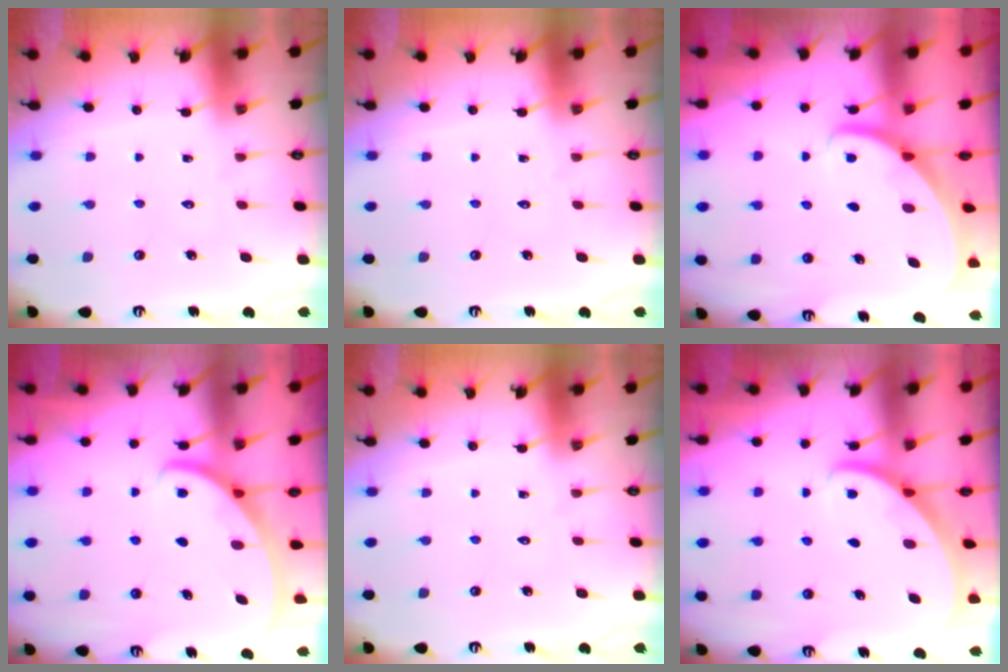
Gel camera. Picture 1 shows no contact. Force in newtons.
{"total": 0.0}
{"total": 2.4, "press": 2.4, "slide": 0.2}
{"total": 3.0, "press": 2.9, "slide": 0.3}
{"total": 0.0}
{"total": 2.8, "press": 2.8, "slide": 0.1}